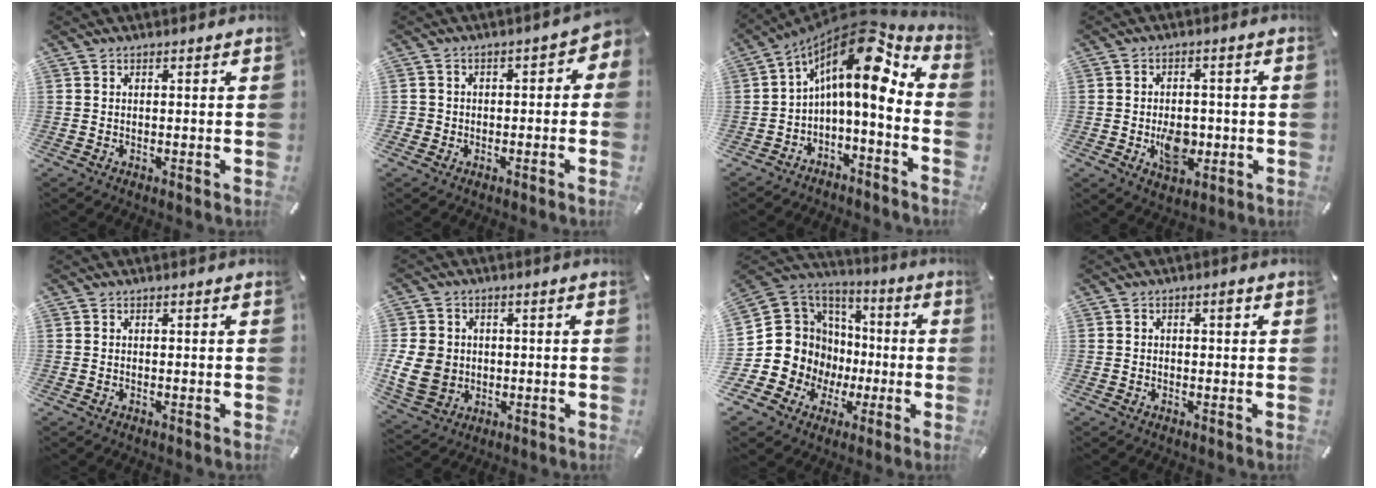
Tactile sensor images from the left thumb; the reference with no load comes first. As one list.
[{"total": 4.2, "force": [-1.5, 3.6, 1.5], "torque": [-0.022, 0.010, -0.032]}, {"total": 15.2, "force": [6.2, 5.9, 12.5], "torque": [-0.189, -0.060, 0.095]}, {"total": 8.4, "force": [-1.8, 5.7, 5.8], "torque": [-0.090, 0.008, -0.026]}, {"total": 0.0}, {"total": 9.7, "force": [-0.4, 8.6, 4.6], "torque": [-0.113, 0.011, -0.006]}, {"total": 14.9, "force": [-2.5, 14.5, 2.2], "torque": [-0.065, -0.022, -0.012]}, {"total": 1.5, "force": [0.1, 1.0, 1.1], "torque": [-0.023, 0.008, -0.002]}]